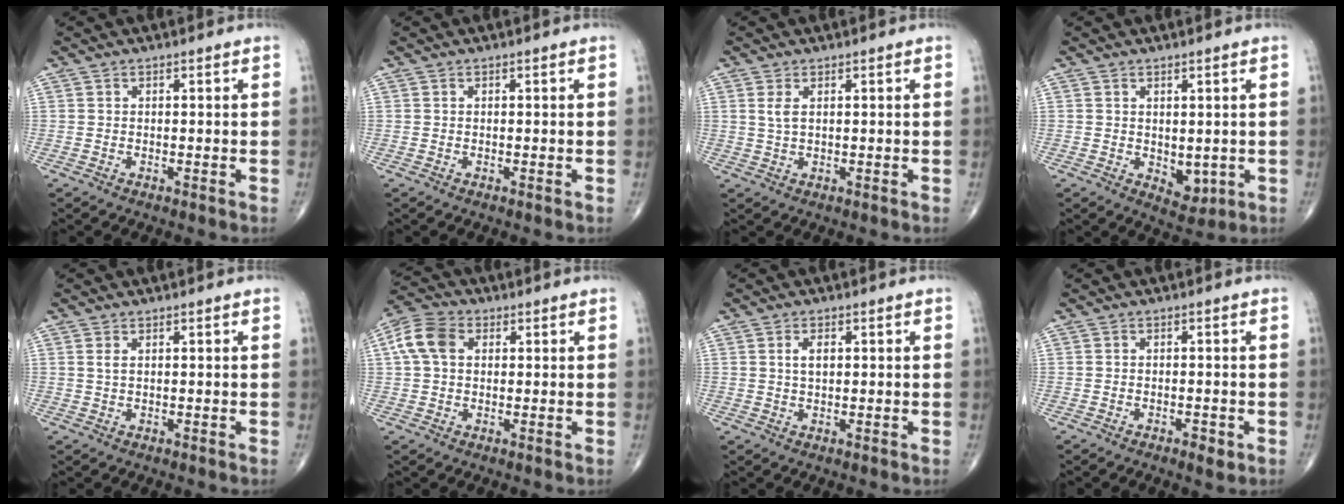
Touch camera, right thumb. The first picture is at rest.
{"total": 0.0}
{"total": 2.3, "force": [0.8, 1.0, 1.9], "torque": [-0.044, 0.002, 0.022]}
{"total": 4.2, "force": [-0.3, 2.7, 3.2], "torque": [-0.025, -0.010, 0.009]}
{"total": 1.3, "force": [0.5, 0.7, 1.1], "torque": [-0.026, 0.005, 0.013]}
{"total": 7.6, "force": [1.6, 5.4, 5.1], "torque": [-0.105, 0.020, 0.024]}
{"total": 2.7, "force": [0.6, 1.4, 2.2], "torque": [-0.039, 0.000, 0.012]}
{"total": 2.1, "force": [-1.1, 0.9, 1.5], "torque": [-0.025, 0.002, -0.017]}